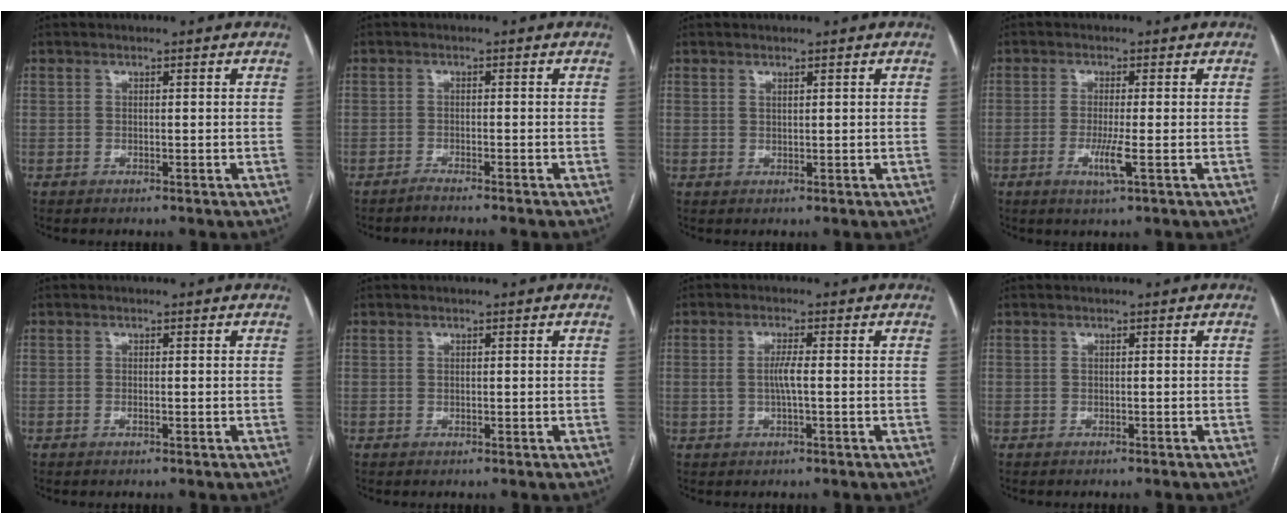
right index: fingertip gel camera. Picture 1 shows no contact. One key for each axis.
{"total": 2.7, "fx": -2.4, "fy": -0.6, "fz": 1.0, "tx": -0.010, "ty": 0.002, "tz": -0.035}
{"total": 0.5, "fx": 0.4, "fy": 0.1, "fz": 0.3, "tx": -0.010, "ty": -0.003, "tz": 0.008}
{"total": 3.4, "fx": -1.0, "fy": -0.2, "fz": 3.2, "tx": -0.065, "ty": -0.009, "tz": -0.020}
{"total": 0.0}
{"total": 0.0}
{"total": 2.7, "fx": -0.1, "fy": 0.1, "fz": 2.7, "tx": -0.055, "ty": -0.001, "tz": -0.002}
{"total": 0.5, "fx": -0.5, "fy": 0.0, "fz": 0.2, "tx": -0.005, "ty": -0.002, "tz": -0.010}